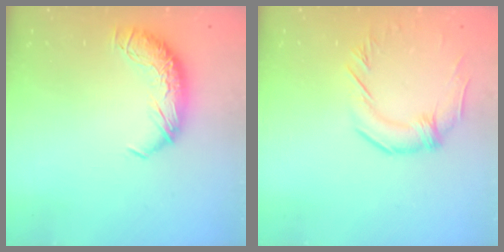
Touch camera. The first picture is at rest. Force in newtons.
{"total": 0.8, "press": 0.6, "slide": 0.5}